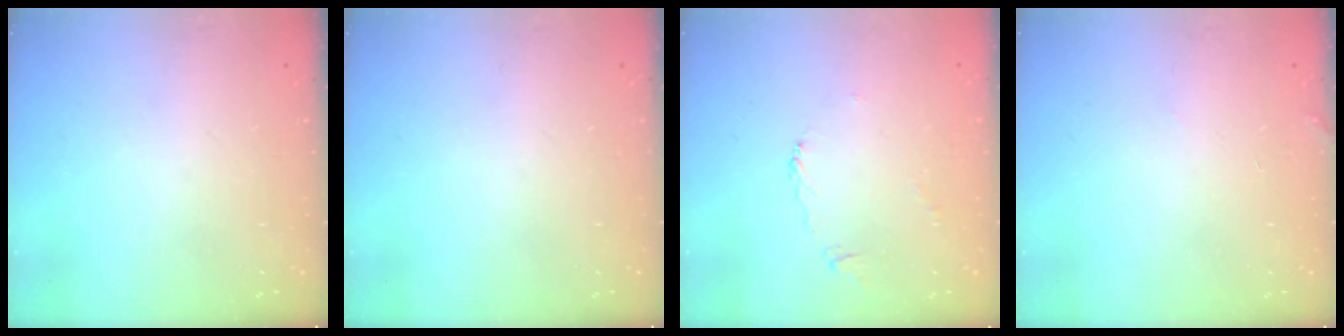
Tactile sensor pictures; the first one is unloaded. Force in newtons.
{"total": 0.0}
{"total": 2.4, "press": 2.3, "slide": 0.7}
{"total": 1.9, "press": 1.9, "slide": 0.2}